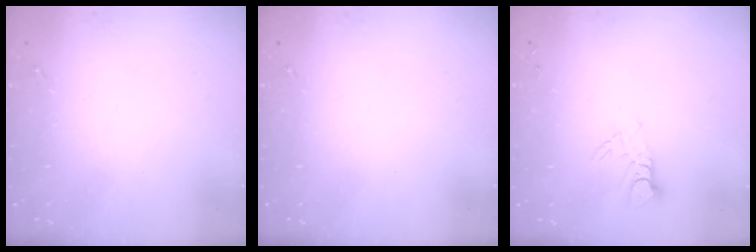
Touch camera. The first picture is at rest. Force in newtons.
{"total": 0.0}
{"total": 4.6, "press": 4.6, "slide": 0.3}